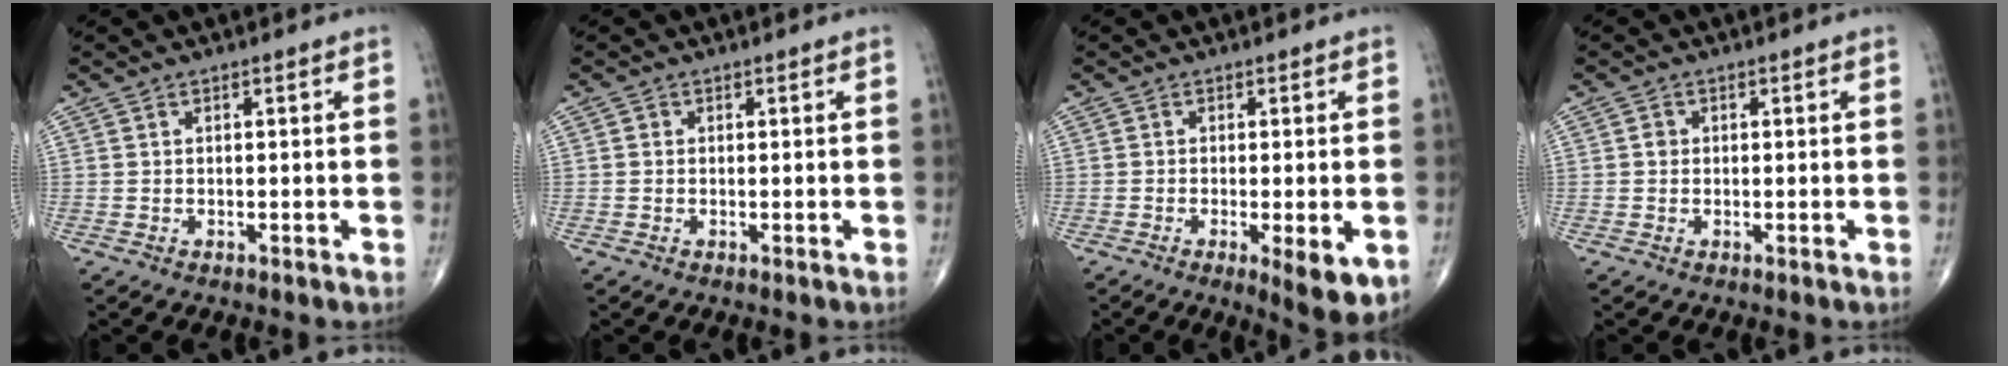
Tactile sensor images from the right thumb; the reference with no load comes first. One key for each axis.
{"total": 0.6, "fx": 0.0, "fy": 0.6, "fz": 0.2, "tx": 0.000, "ty": 0.002, "tz": -0.002}
{"total": 7.7, "fx": -2.5, "fy": 2.0, "fz": 7.0, "tx": -0.094, "ty": -0.018, "tz": -0.034}
{"total": 1.1, "fx": 0.0, "fy": 1.0, "fz": 0.4, "tx": -0.002, "ty": 0.003, "tz": -0.001}